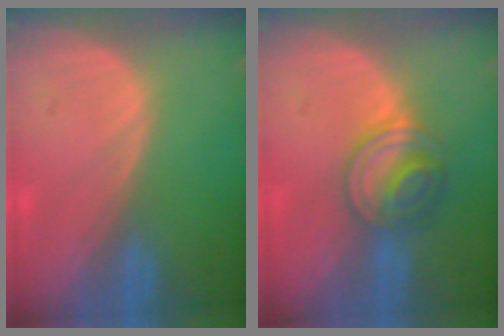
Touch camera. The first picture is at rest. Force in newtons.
{"total": 5.6, "press": 5.6, "slide": 0.6}